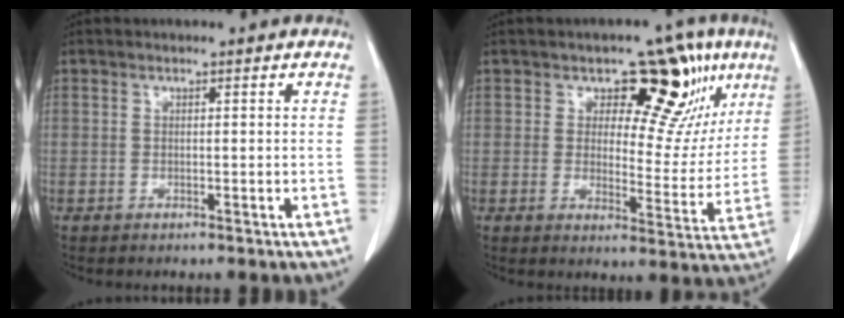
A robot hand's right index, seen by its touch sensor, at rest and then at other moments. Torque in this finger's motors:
{"motor_torque": [0.71, 0.71, 0.10, 0.06]}